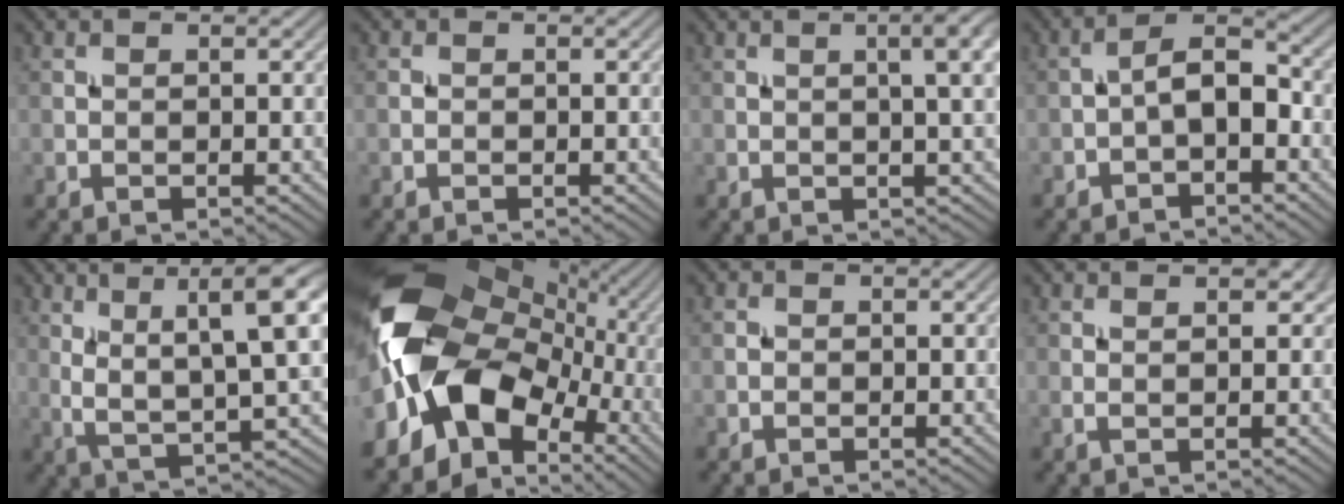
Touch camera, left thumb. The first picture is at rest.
{"total": 0.0}
{"total": 4.9, "force": [1.3, 0.8, 4.6], "torque": [-0.064, 0.017, 0.019]}
{"total": 4.3, "force": [-1.5, 1.8, 3.5], "torque": [-0.056, 0.018, -0.035]}
{"total": 10.6, "force": [3.6, 2.1, 9.8], "torque": [-0.165, 0.014, 0.068]}
{"total": 18.9, "force": [-1.7, 13.5, 13.1], "torque": [-0.268, -0.017, -0.033]}
{"total": 0.6, "force": [-0.3, 0.4, 0.2], "torque": [-0.002, 0.000, -0.008]}
{"total": 1.6, "force": [0.8, 0.6, 1.3], "torque": [-0.021, 0.002, 0.013]}